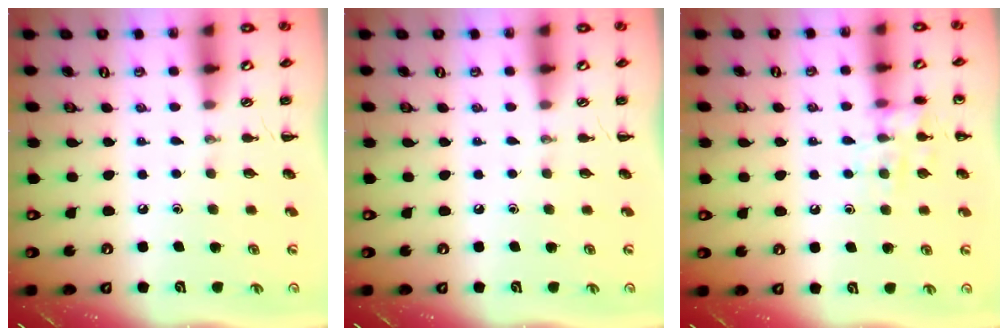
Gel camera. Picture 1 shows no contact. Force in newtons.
{"total": 0.0}
{"total": 9.5, "press": 9.5, "slide": 0.6}